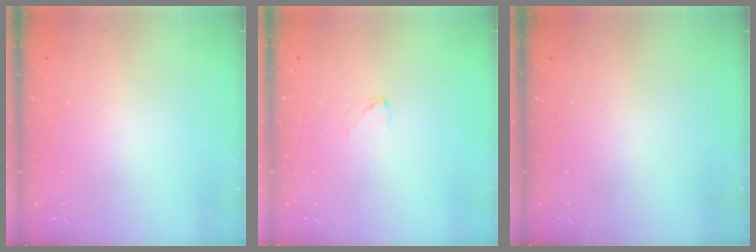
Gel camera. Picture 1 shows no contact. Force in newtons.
{"total": 2.7, "press": 2.7, "slide": 0.2}
{"total": 0.0}